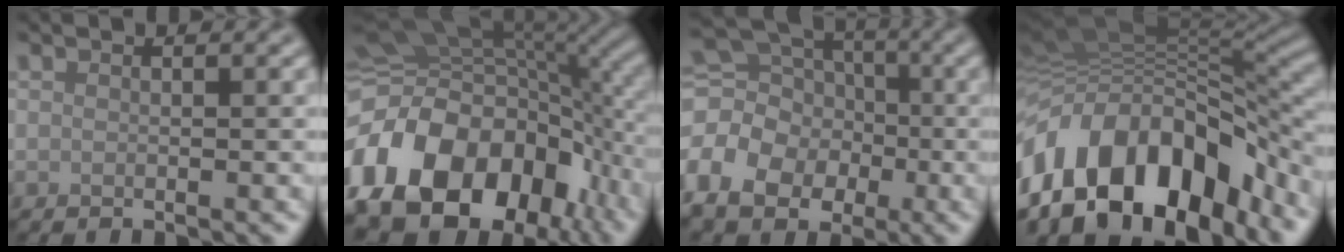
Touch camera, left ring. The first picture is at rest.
{"total": 18.1, "force": [-6.5, 12.3, 11.6], "torque": [-0.255, -0.018, -0.114]}
{"total": 10.2, "force": [-3.2, 8.3, 5.1], "torque": [-0.104, -0.011, -0.068]}
{"total": 16.1, "force": [-6.9, 9.3, 11.2], "torque": [-0.197, 0.002, -0.114]}